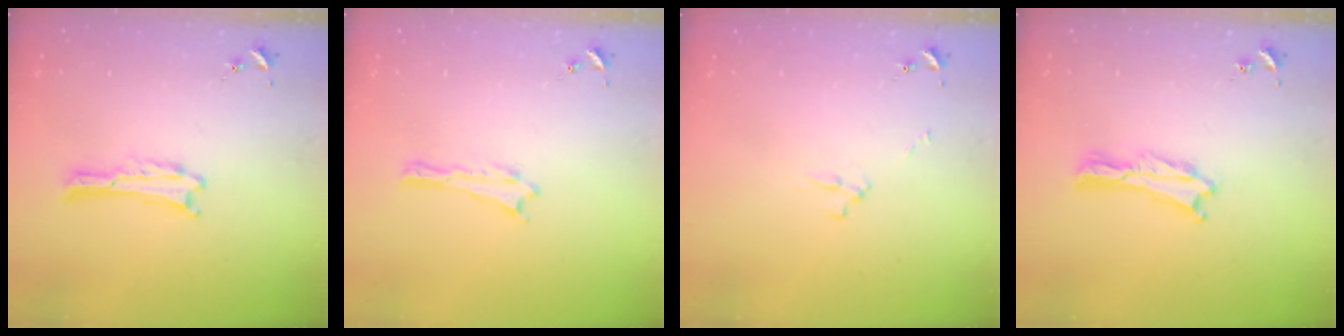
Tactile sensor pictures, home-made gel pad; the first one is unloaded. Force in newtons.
{"total": 0.0}
{"total": 2.5, "press": 2.5, "slide": 0.3}
{"total": 0.7, "press": 0.6, "slide": 0.2}